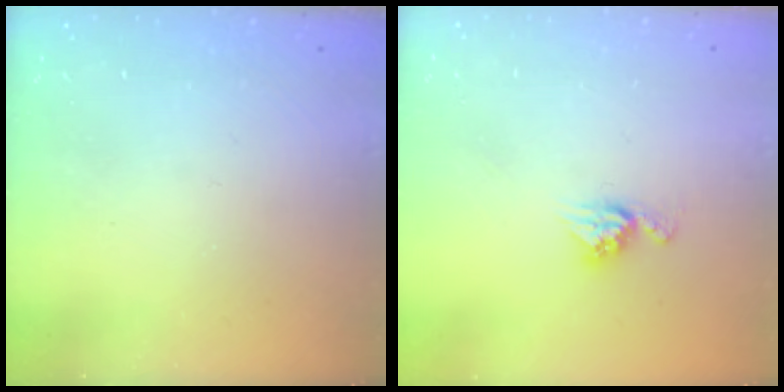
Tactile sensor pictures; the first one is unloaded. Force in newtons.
{"total": 7.1, "press": 7.1, "slide": 0.3}